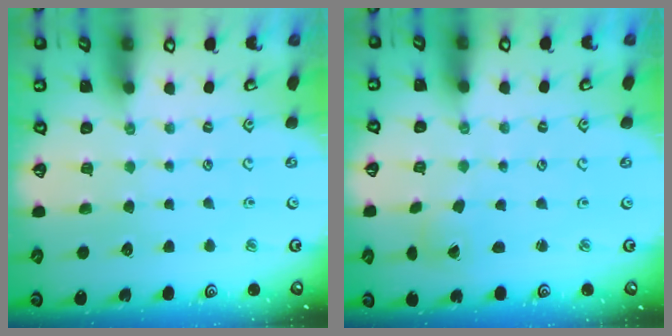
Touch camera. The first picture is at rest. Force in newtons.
{"total": 1.0, "press": 1.0, "slide": 0.0}